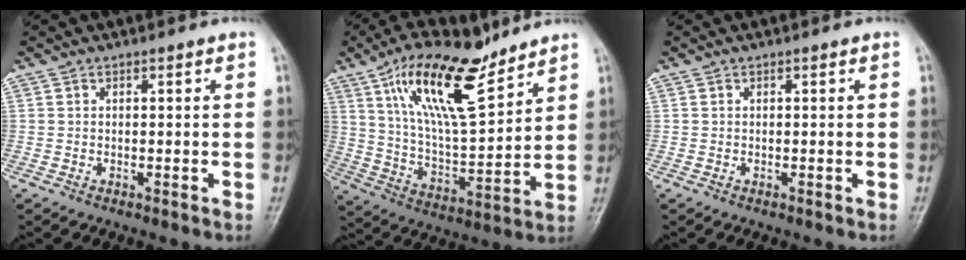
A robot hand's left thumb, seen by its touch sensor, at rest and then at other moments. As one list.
[{"total": 18.4, "force": [11.4, 6.3, 13.1], "torque": [-0.207, -0.052, 0.215]}, {"total": 0.0}]